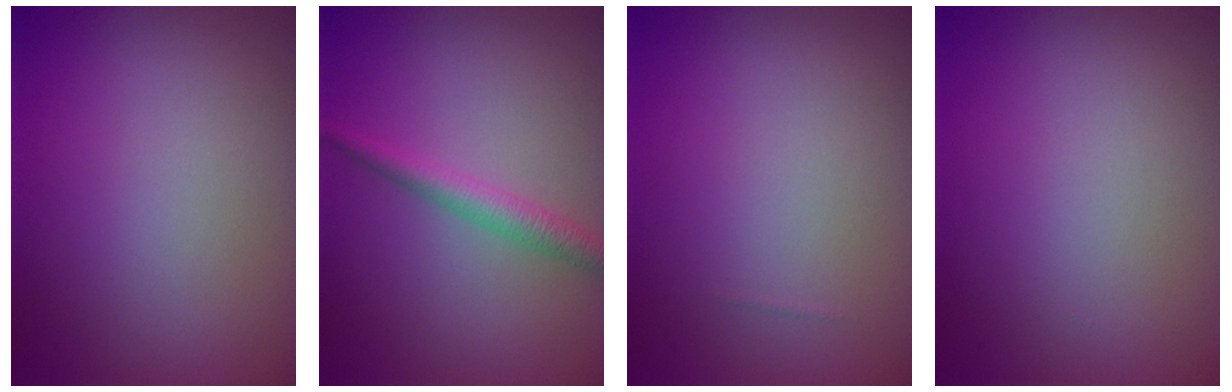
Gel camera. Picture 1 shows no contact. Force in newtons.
{"total": 2.3, "press": 2.3, "slide": 0.1}
{"total": 0.0}
{"total": 0.0}